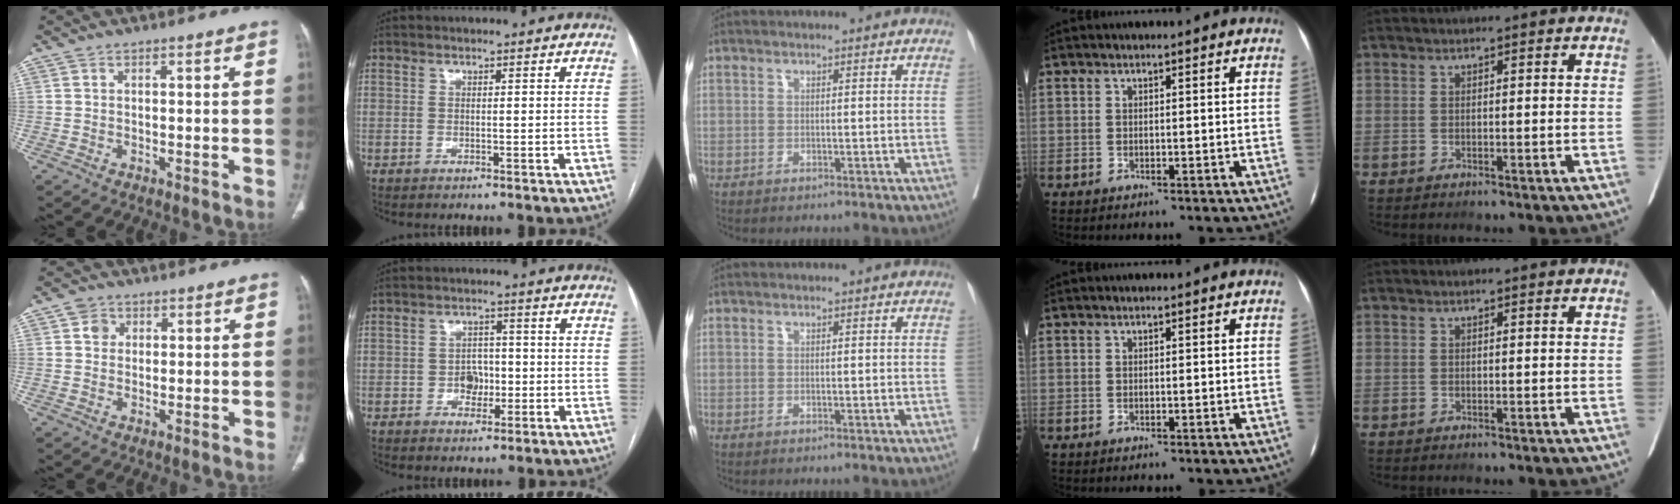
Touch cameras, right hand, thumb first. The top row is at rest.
{"thumb": {"total": 2.9, "force": [1.0, 2.6, 1.0], "torque": [-0.003, -0.002, 0.014]}, "index": {"total": 3.7, "force": [-0.9, 2.9, 2.2], "torque": [-0.029, 0.009, -0.012]}}